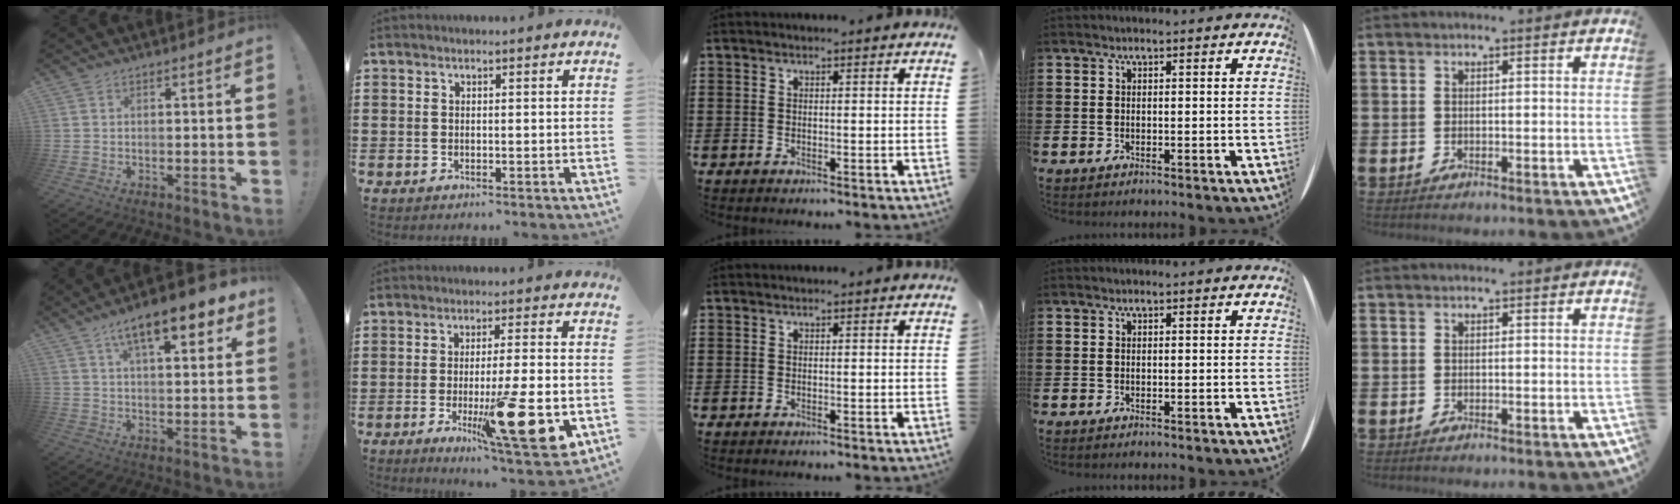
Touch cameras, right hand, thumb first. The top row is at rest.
{"thumb": {"total": 13.9, "force": [7.6, 4.2, 10.9], "torque": [-0.167, -0.031, 0.120]}, "index": {"total": 14.3, "force": [-3.9, 2.3, 13.5], "torque": [-0.209, -0.017, -0.057]}}